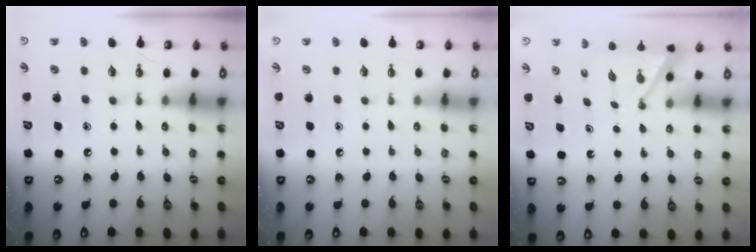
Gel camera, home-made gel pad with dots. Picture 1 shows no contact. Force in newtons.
{"total": 0.0}
{"total": 2.9, "press": 2.9, "slide": 0.2}